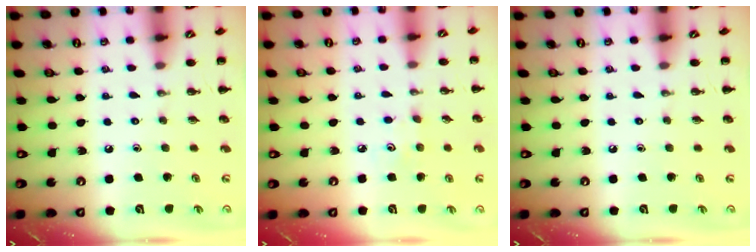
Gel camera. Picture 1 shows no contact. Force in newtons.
{"total": 3.5, "press": 3.4, "slide": 0.8}
{"total": 0.0}